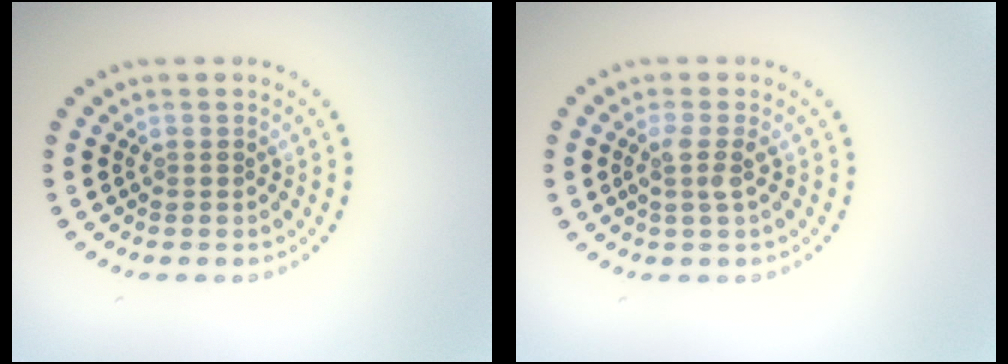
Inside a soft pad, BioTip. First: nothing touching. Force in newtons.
{"total": 1.9, "press": 1.4, "slide": 1.2}